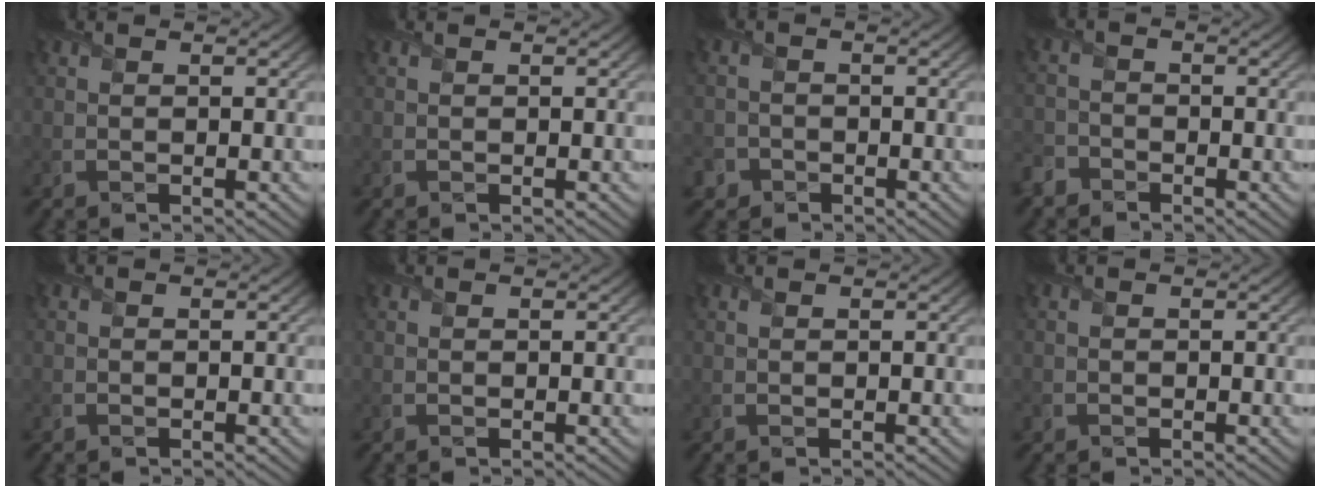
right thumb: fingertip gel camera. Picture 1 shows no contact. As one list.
[{"total": 0.0}, {"total": 2.7, "force": [-1.7, 2.0, 0.4], "torque": [-0.007, 0.001, -0.038]}, {"total": 2.6, "force": [-2.2, 1.3, 0.5], "torque": [-0.013, -0.003, -0.058]}, {"total": 0.0}, {"total": 0.0}, {"total": 0.0}, {"total": 0.6, "force": [-0.4, 0.5, 0.0], "torque": [0.000, -0.004, -0.008]}]